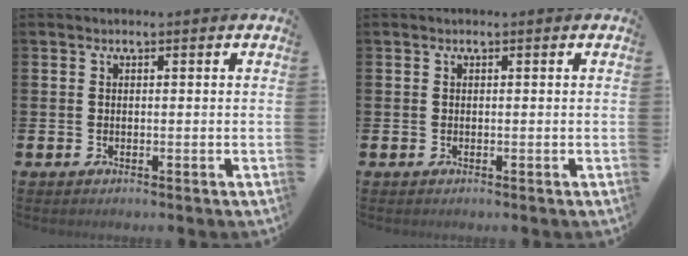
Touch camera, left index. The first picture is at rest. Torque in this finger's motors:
{"motor_torque": [-0.01, -0.01, 0.00, 0.00]}